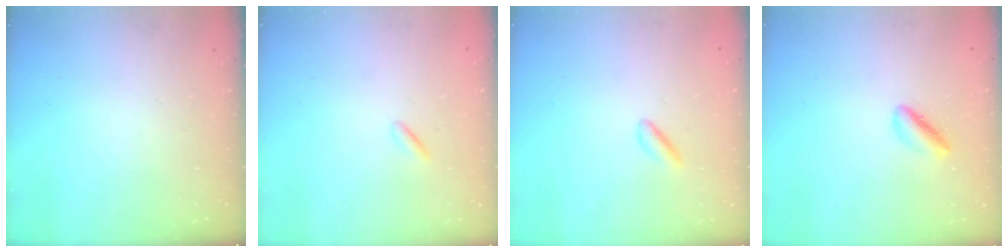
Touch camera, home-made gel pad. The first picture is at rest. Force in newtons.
{"total": 0.5, "press": 0.3, "slide": 0.4}
{"total": 1.8, "press": 1.6, "slide": 0.9}
{"total": 2.8, "press": 2.8, "slide": 0.5}